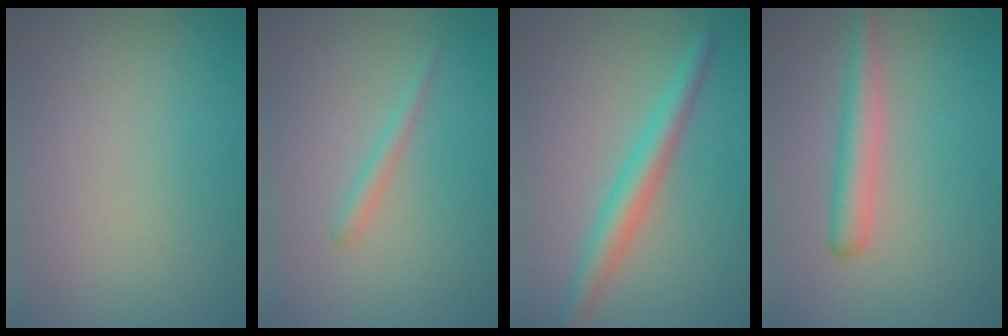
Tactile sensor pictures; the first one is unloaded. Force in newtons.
{"total": 1.2, "press": 1.1, "slide": 0.1}
{"total": 3.6, "press": 3.6, "slide": 0.2}
{"total": 2.9, "press": 2.9, "slide": 0.1}